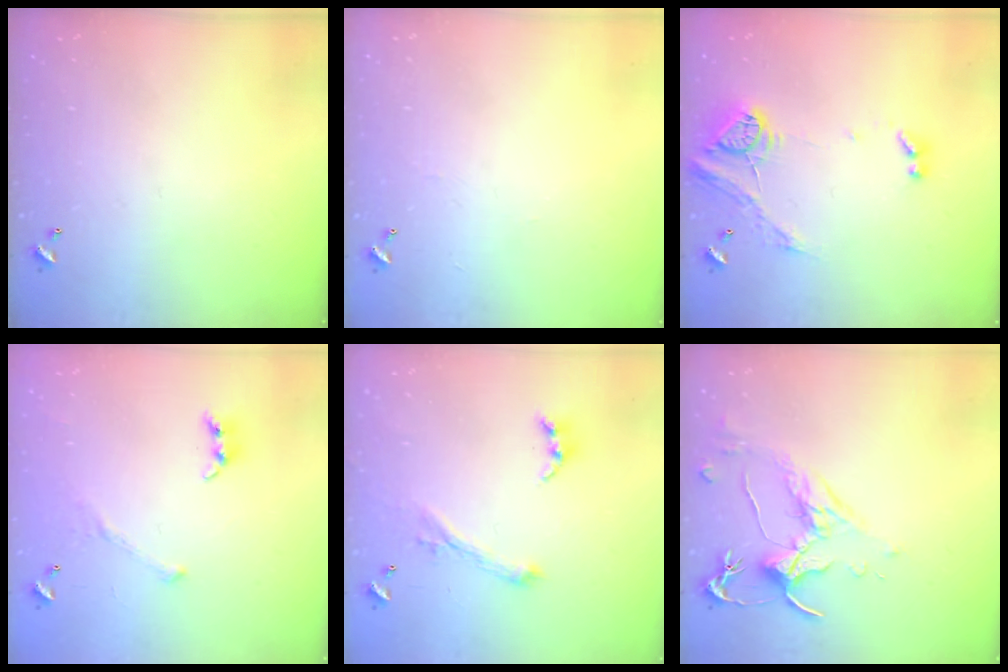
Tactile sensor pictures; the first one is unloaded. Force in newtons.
{"total": 2.2, "press": 2.2, "slide": 0.4}
{"total": 17.3, "press": 17.3, "slide": 0.8}
{"total": 3.9, "press": 3.8, "slide": 0.7}
{"total": 1.1, "press": 0.6, "slide": 0.9}
{"total": 1.6, "press": 1.4, "slide": 0.7}